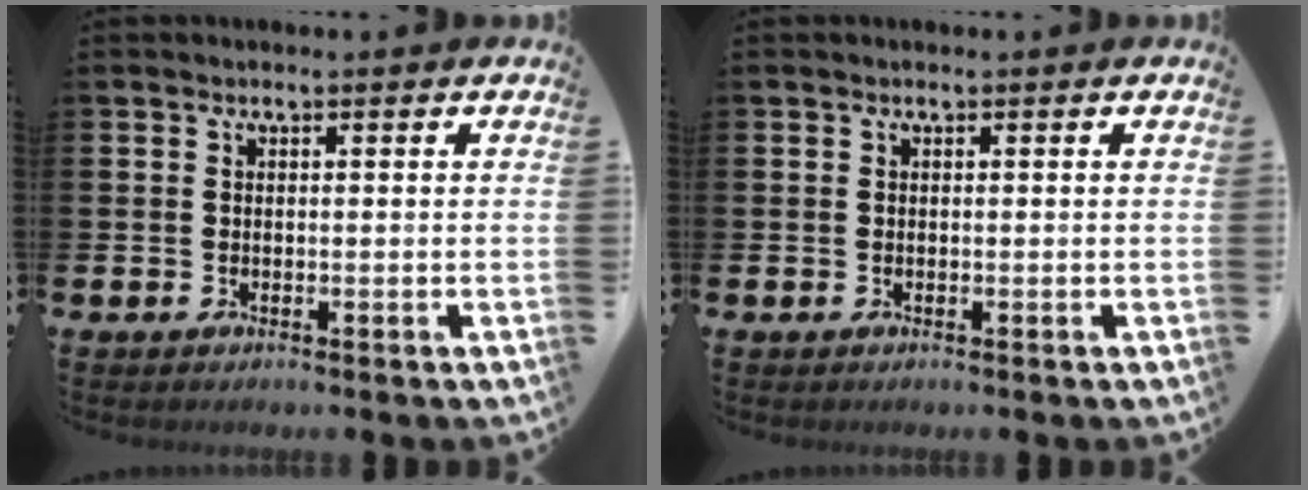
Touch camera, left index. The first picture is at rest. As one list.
[{"total": 0.0}]